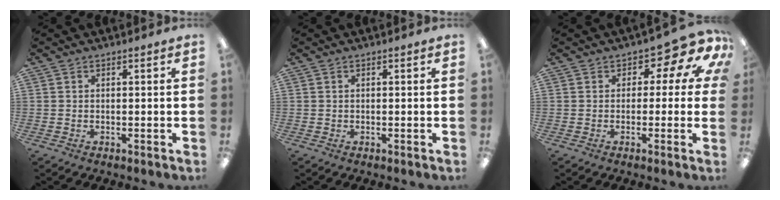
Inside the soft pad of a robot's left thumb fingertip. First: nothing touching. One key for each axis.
{"total": 0.0}
{"total": 8.9, "fx": 4.2, "fy": 4.7, "fz": 6.3, "tx": -0.088, "ty": -0.027, "tz": 0.074}